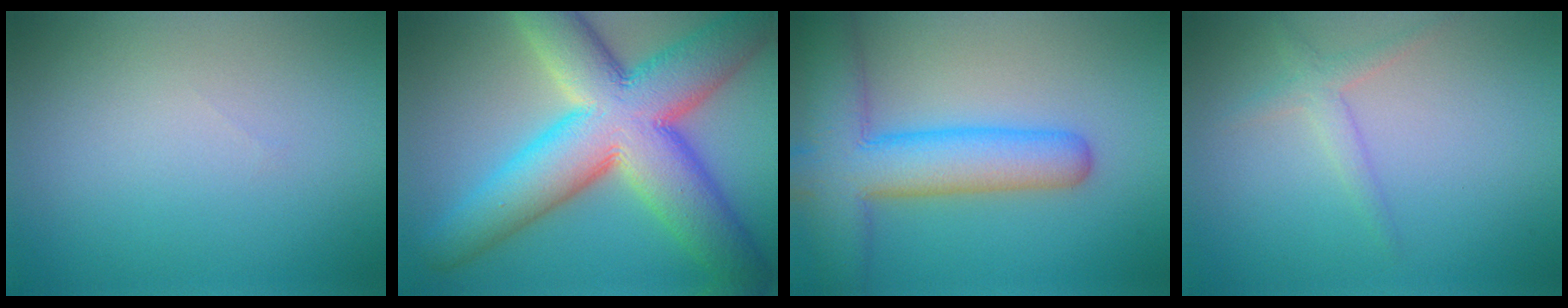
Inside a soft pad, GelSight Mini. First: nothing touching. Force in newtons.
{"total": 14.4, "press": 14.4, "slide": 0.6}
{"total": 9.0, "press": 9.0, "slide": 0.4}
{"total": 1.7, "press": 1.6, "slide": 0.1}